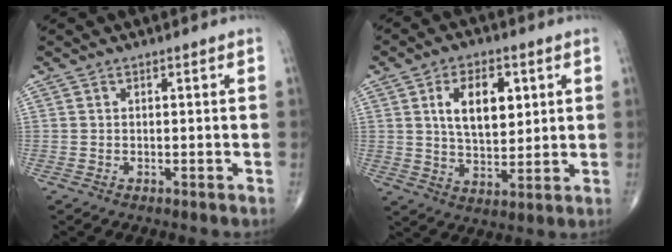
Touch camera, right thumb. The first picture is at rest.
{"total": 11.1, "force": [3.2, 6.2, 8.6], "torque": [-0.118, -0.012, 0.058]}